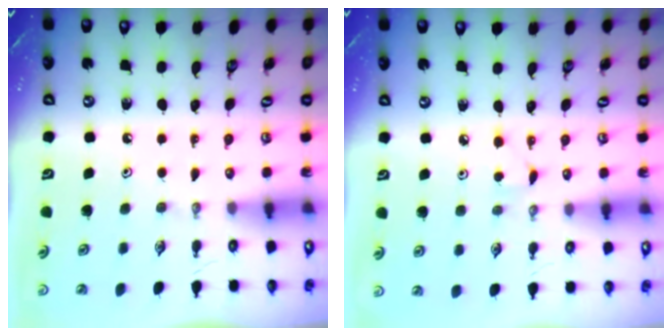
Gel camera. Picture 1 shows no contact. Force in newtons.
{"total": 2.9, "press": 2.8, "slide": 0.3}